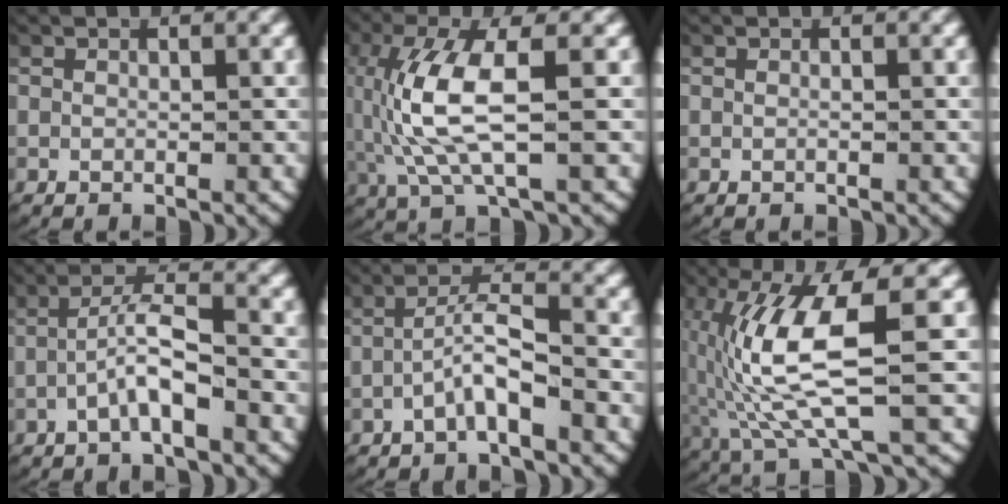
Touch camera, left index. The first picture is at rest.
{"total": 6.3, "force": [0.1, 2.0, 6.0], "torque": [-0.146, -0.007, 0.013]}
{"total": 0.0}
{"total": 3.3, "force": [-1.3, 0.8, 3.0], "torque": [-0.058, 0.006, -0.025]}
{"total": 2.9, "force": [-1.2, 0.6, 2.6], "torque": [-0.050, 0.007, -0.024]}
{"total": 9.0, "force": [-0.6, 3.0, 8.4], "torque": [-0.178, -0.012, 0.006]}